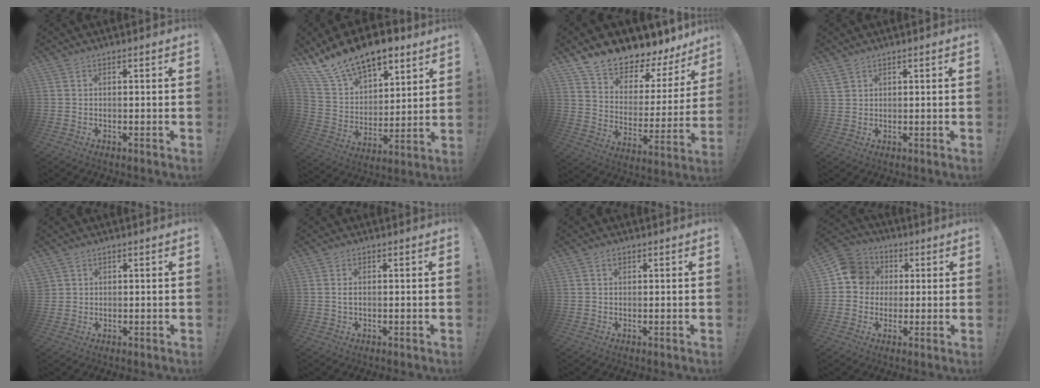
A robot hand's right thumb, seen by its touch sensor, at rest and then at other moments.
{"total": 15.8, "force": [12.3, 7.3, 6.5], "torque": [-0.129, -0.082, 0.230]}
{"total": 9.9, "force": [9.2, 2.9, 2.3], "torque": [-0.040, -0.100, 0.155]}
{"total": 1.4, "force": [1.1, 0.8, 0.2], "torque": [-0.001, -0.005, 0.022]}
{"total": 1.6, "force": [0.9, 1.2, 0.3], "torque": [-0.004, -0.002, 0.019]}
{"total": 1.1, "force": [0.0, 0.5, 1.0], "torque": [-0.025, 0.005, 0.000]}
{"total": 0.9, "force": [0.5, 0.6, 0.4], "torque": [-0.004, 0.000, 0.007]}
{"total": 10.5, "force": [1.4, 9.8, 3.6], "torque": [-0.035, 0.009, 0.031]}